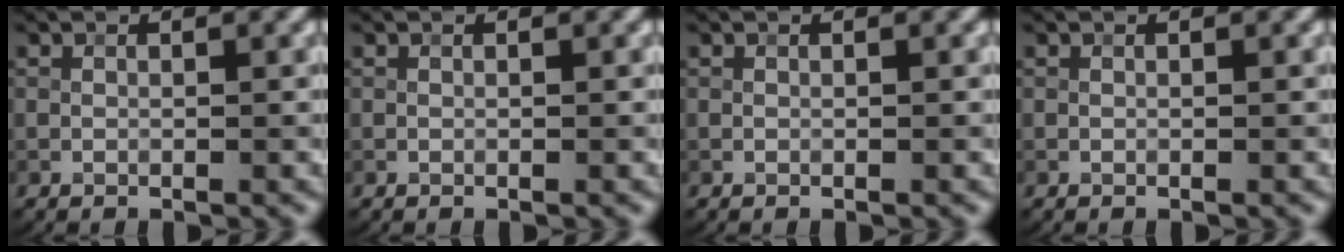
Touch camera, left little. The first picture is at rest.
{"total": 0.0}
{"total": 0.0}
{"total": 0.0}